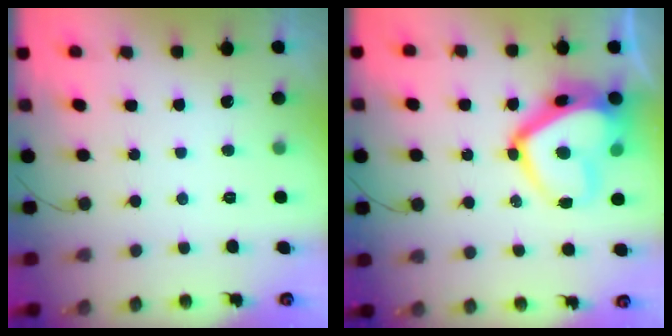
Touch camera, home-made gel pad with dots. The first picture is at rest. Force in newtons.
{"total": 18.0, "press": 17.9, "slide": 2.0}